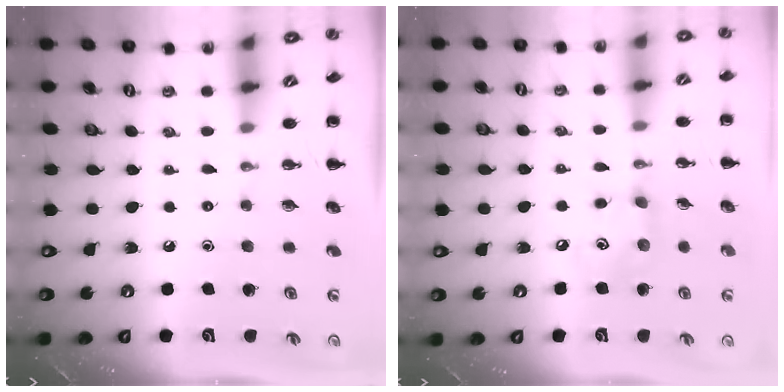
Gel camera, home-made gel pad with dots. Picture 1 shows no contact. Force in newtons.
{"total": 5.5, "press": 5.5, "slide": 0.5}